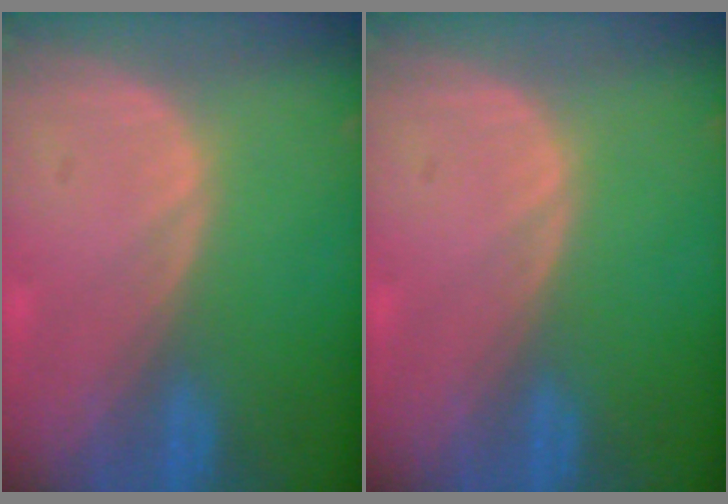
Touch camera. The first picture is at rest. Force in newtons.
{"total": 0.0}